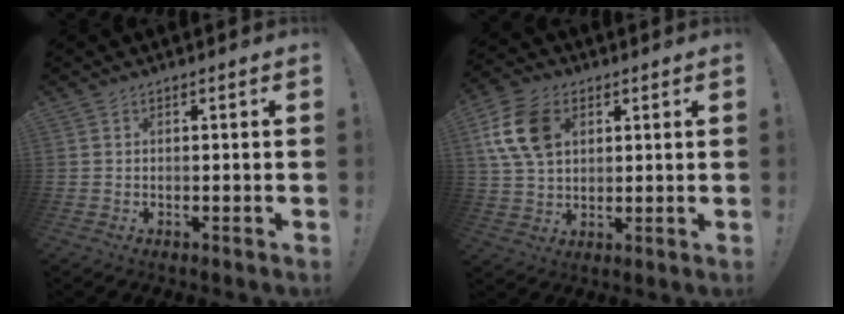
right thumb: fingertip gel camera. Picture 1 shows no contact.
{"total": 14.5, "force": [4.6, 10.2, 9.2], "torque": [-0.172, -0.002, 0.092]}